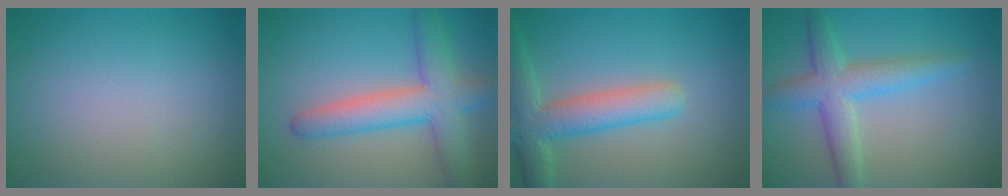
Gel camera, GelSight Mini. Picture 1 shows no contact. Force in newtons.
{"total": 6.2, "press": 6.2, "slide": 0.3}
{"total": 5.5, "press": 5.5, "slide": 0.3}
{"total": 4.7, "press": 4.7, "slide": 0.1}